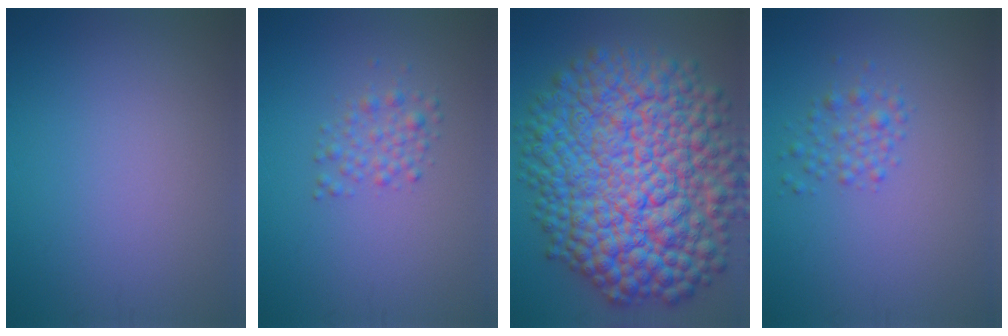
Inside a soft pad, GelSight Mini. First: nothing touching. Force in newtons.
{"total": 1.9, "press": 1.8, "slide": 0.1}
{"total": 18.0, "press": 18.0, "slide": 0.3}
{"total": 1.8, "press": 1.8, "slide": 0.1}